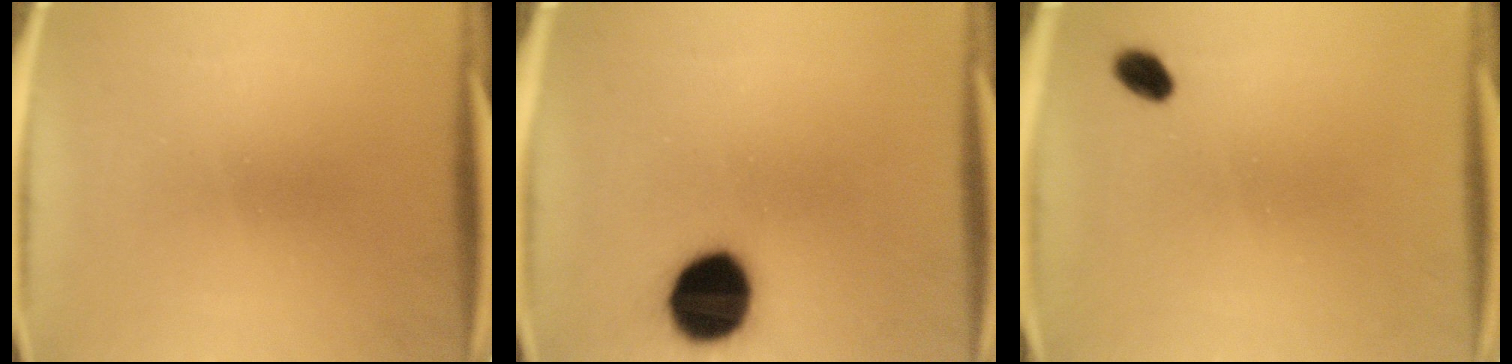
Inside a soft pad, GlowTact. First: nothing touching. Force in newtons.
{"total": 14.9}
{"total": 2.8}